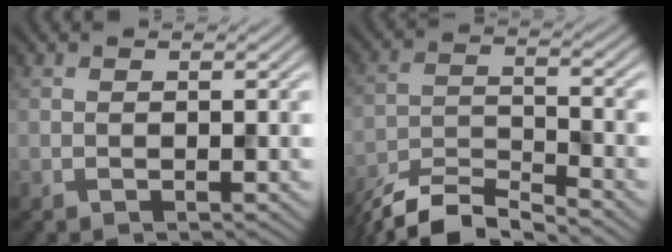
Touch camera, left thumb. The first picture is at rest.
{"total": 8.1, "force": [-7.4, 1.5, 2.8], "torque": [-0.050, -0.006, -0.140]}